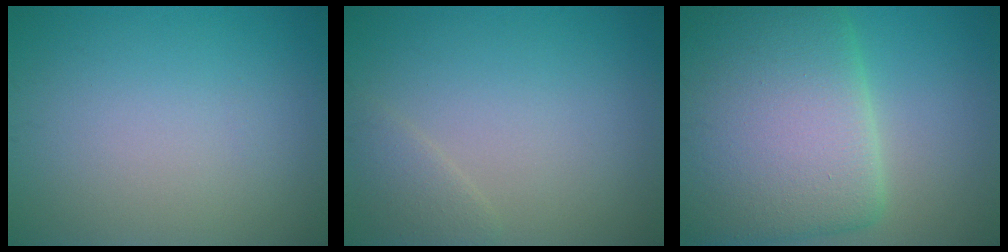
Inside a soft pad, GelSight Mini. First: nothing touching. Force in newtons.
{"total": 1.6, "press": 1.6, "slide": 0.1}
{"total": 14.6, "press": 14.6, "slide": 0.3}